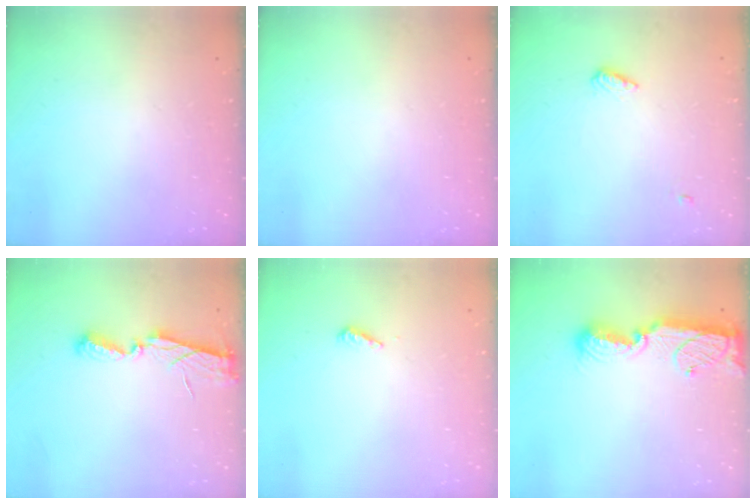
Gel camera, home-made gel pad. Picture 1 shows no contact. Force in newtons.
{"total": 0.0}
{"total": 5.2, "press": 5.1, "slide": 1.0}
{"total": 6.2, "press": 6.2, "slide": 0.2}
{"total": 4.3, "press": 4.2, "slide": 0.6}
{"total": 11.5, "press": 11.4, "slide": 1.2}